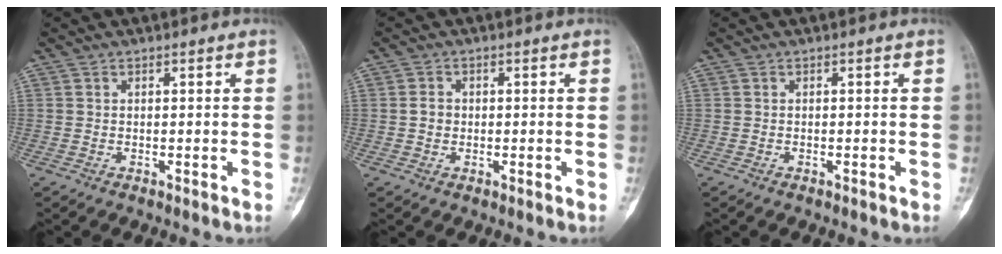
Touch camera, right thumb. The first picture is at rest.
{"total": 1.9, "force": [-0.2, 1.7, 0.9], "torque": [-0.009, 0.007, -0.005]}
{"total": 0.0}